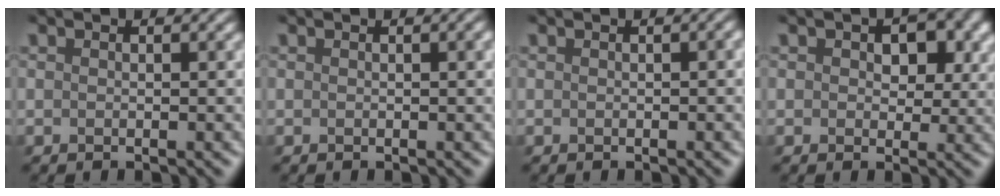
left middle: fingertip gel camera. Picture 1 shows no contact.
{"total": 0.8, "force": [-0.1, 0.3, 0.7], "torque": [-0.006, 0.001, -0.003]}
{"total": 1.4, "force": [-0.4, 0.7, 1.2], "torque": [-0.006, 0.009, -0.008]}
{"total": 5.4, "force": [1.4, 4.0, 3.3], "torque": [-0.019, 0.019, 0.002]}